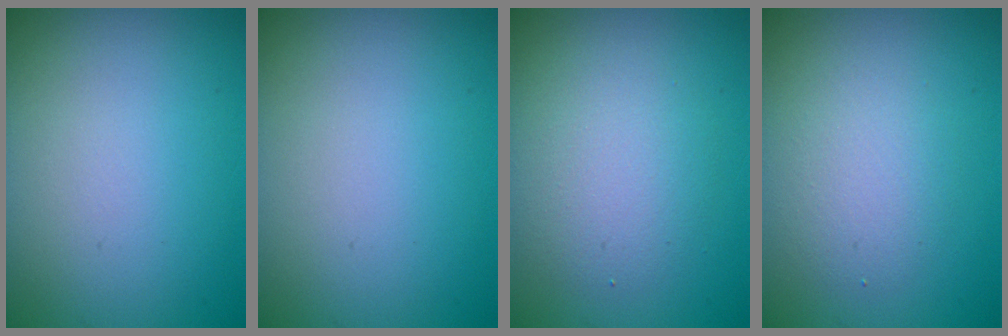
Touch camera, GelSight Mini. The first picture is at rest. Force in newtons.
{"total": 0.0}
{"total": 3.8, "press": 3.8, "slide": 0.4}
{"total": 2.9, "press": 2.8, "slide": 0.3}